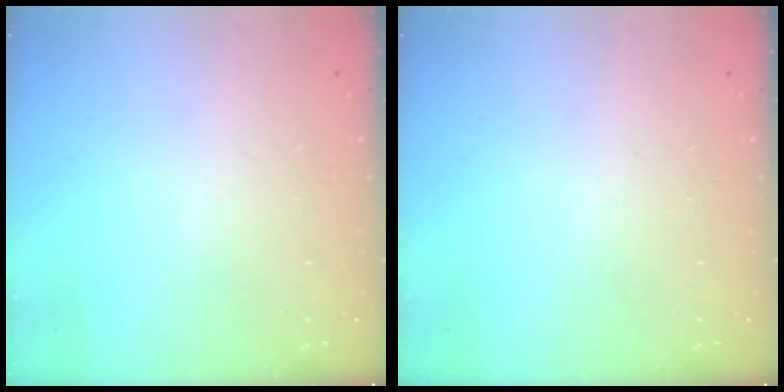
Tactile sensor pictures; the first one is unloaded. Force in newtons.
{"total": 0.0}